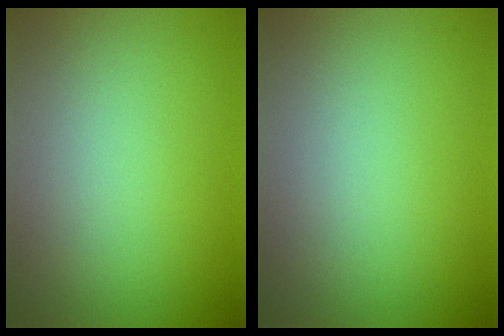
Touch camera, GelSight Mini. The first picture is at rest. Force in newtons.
{"total": 0.0}